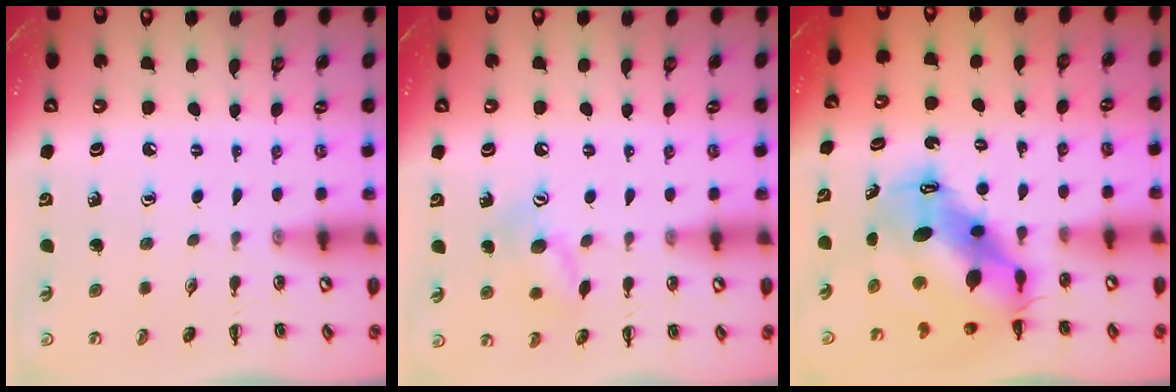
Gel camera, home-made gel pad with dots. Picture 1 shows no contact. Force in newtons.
{"total": 10.7, "press": 10.6, "slide": 1.8}
{"total": 12.0, "press": 11.6, "slide": 2.8}